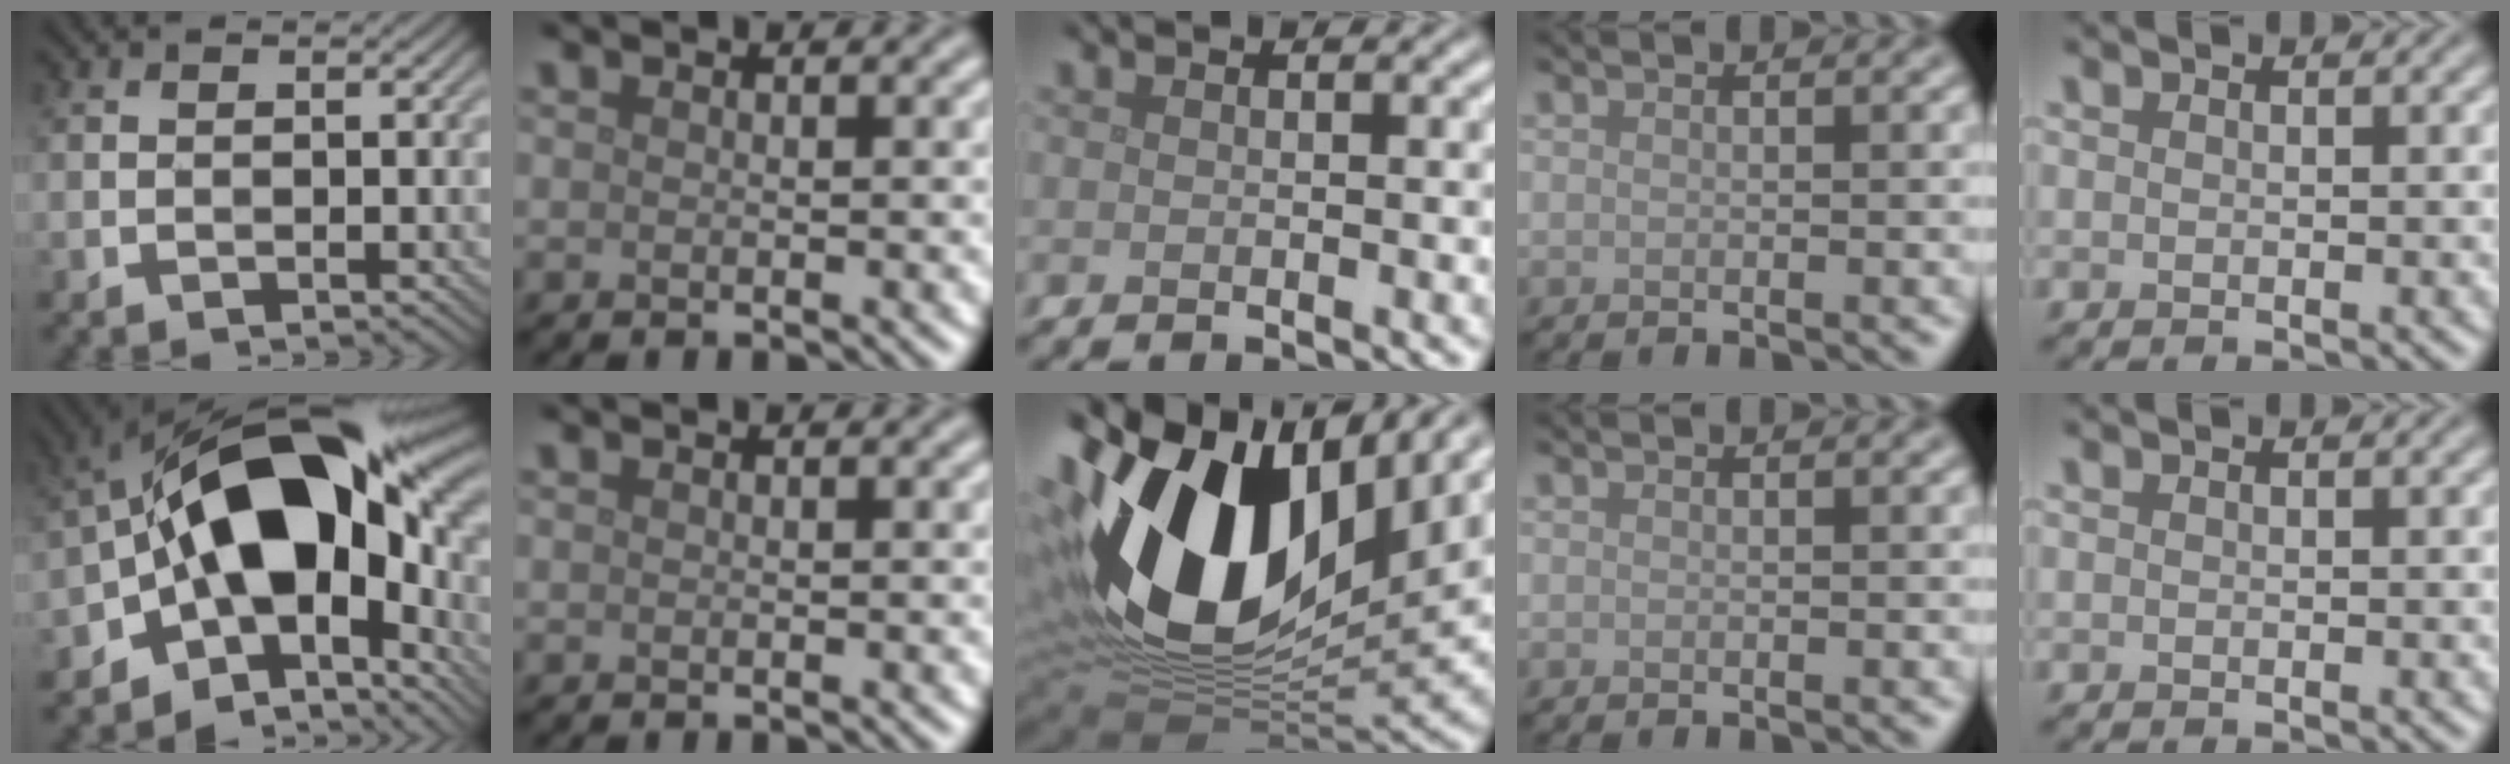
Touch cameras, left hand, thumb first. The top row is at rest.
{"thumb": {"total": 17.9, "force": [-2.1, 10.9, 14.0], "torque": [-0.209, 0.007, -0.045]}, "middle": {"total": 18.3, "force": [4.9, 11.1, 13.7], "torque": [-0.285, 0.003, 0.085]}}